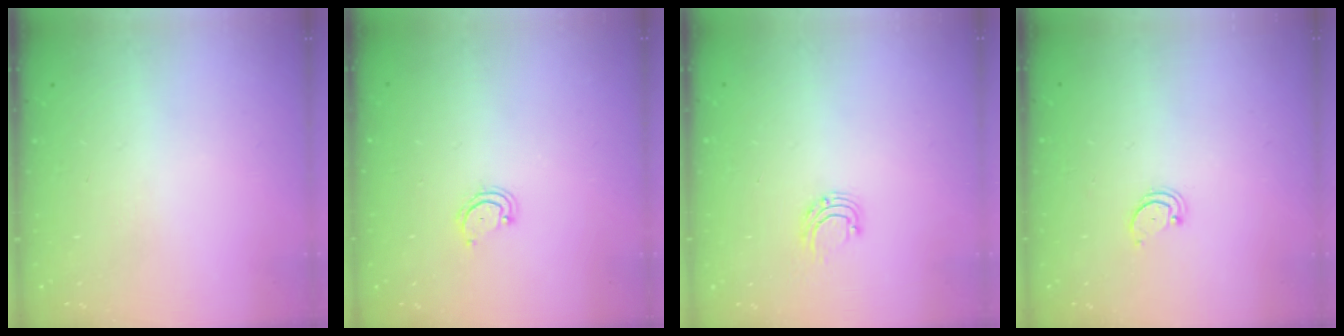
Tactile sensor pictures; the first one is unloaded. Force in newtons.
{"total": 3.5, "press": 3.5, "slide": 0.3}
{"total": 5.1, "press": 5.1, "slide": 0.4}
{"total": 2.0, "press": 2.0, "slide": 0.2}